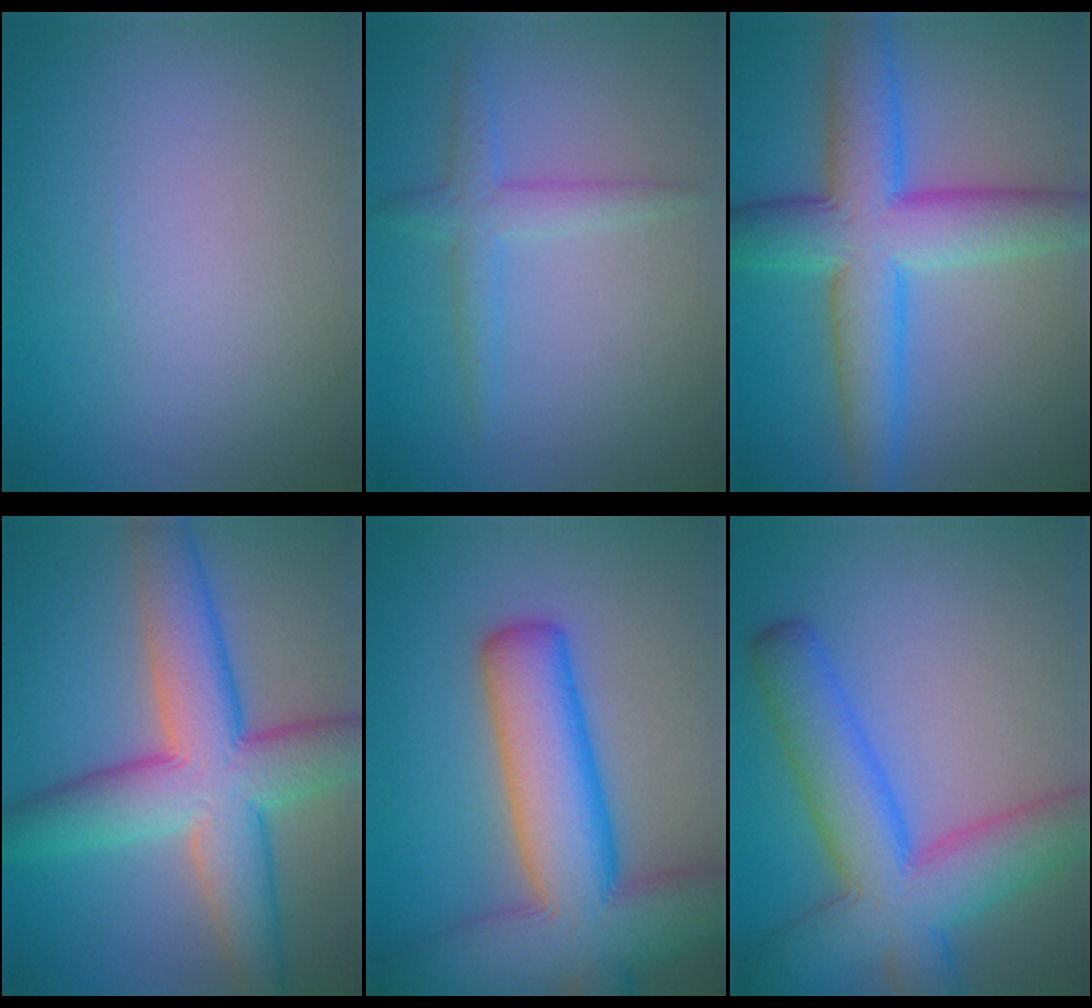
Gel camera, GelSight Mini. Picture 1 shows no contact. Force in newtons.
{"total": 2.5, "press": 2.5, "slide": 0.1}
{"total": 8.9, "press": 8.9, "slide": 0.2}
{"total": 9.9, "press": 9.9, "slide": 0.3}
{"total": 11.7, "press": 11.7, "slide": 0.7}
{"total": 9.1, "press": 9.1, "slide": 0.4}